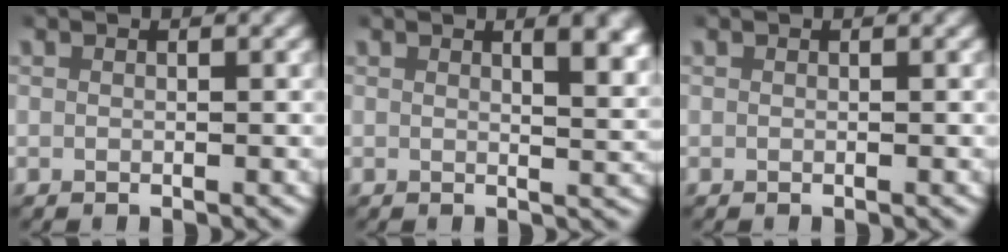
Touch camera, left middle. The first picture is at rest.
{"total": 3.1, "force": [1.7, 0.5, 2.5], "torque": [-0.029, -0.008, 0.029]}
{"total": 0.0}